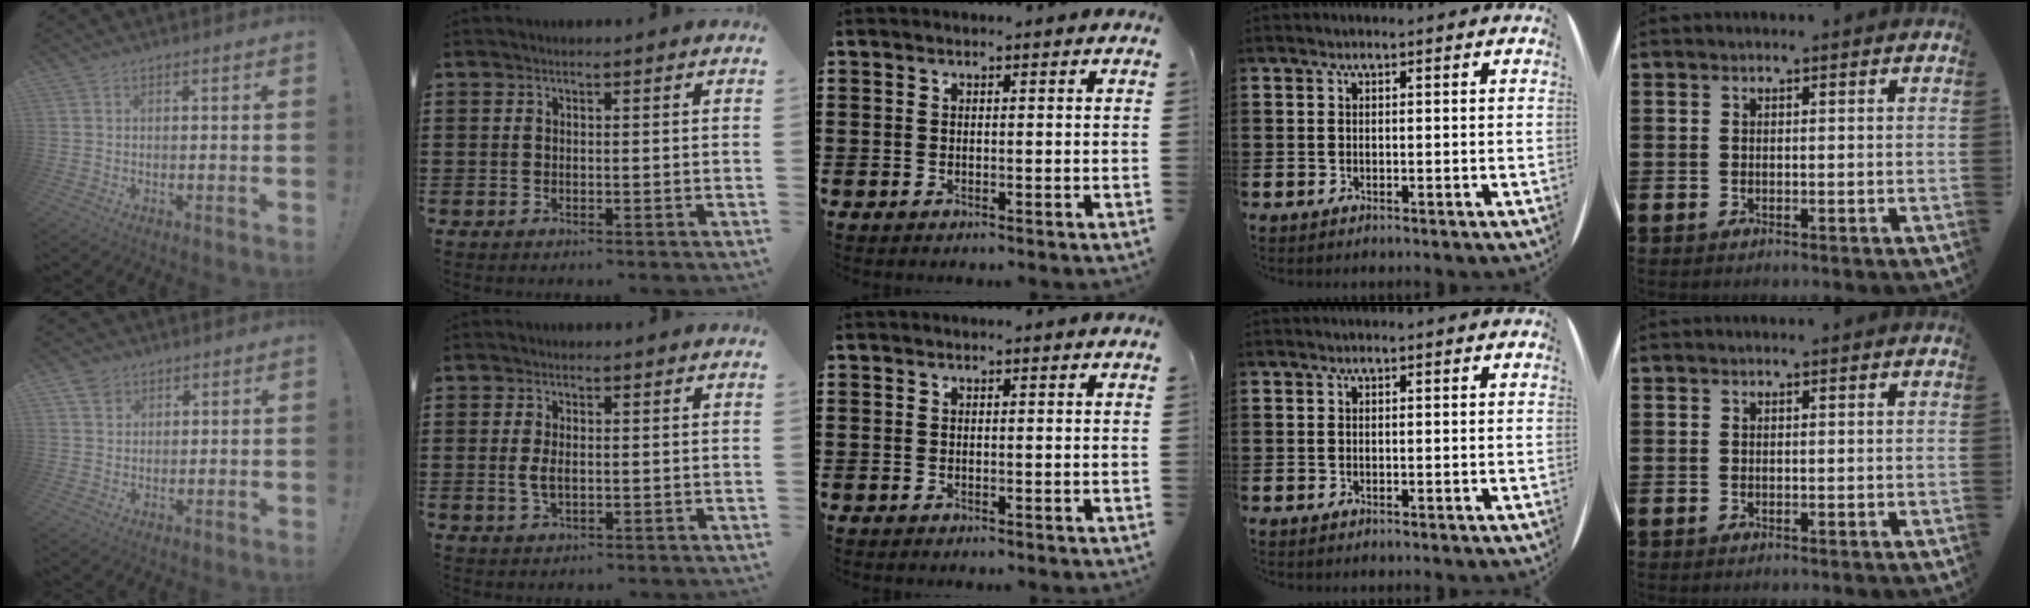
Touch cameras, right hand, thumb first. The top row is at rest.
{"thumb": {"total": 3.6, "force": [2.4, 2.5, 1.1], "torque": [-0.014, -0.007, 0.044]}, "index": {"total": 2.8, "force": [-0.1, 1.4, 2.4], "torque": [-0.062, -0.002, -0.007]}}